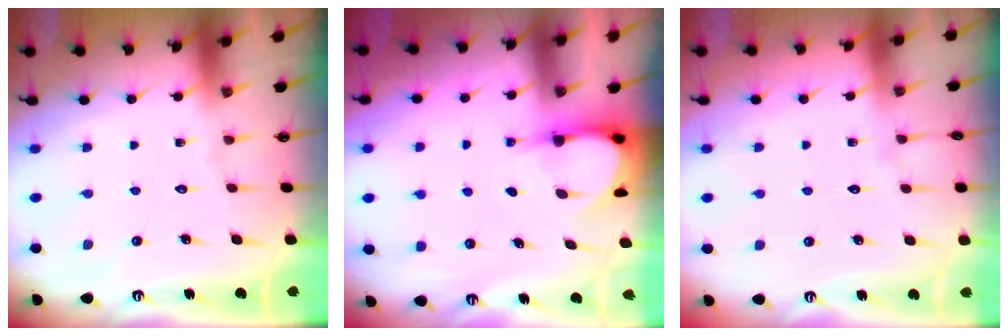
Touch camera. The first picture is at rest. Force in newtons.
{"total": 3.8, "press": 3.8, "slide": 0.4}
{"total": 2.9, "press": 2.9, "slide": 0.4}